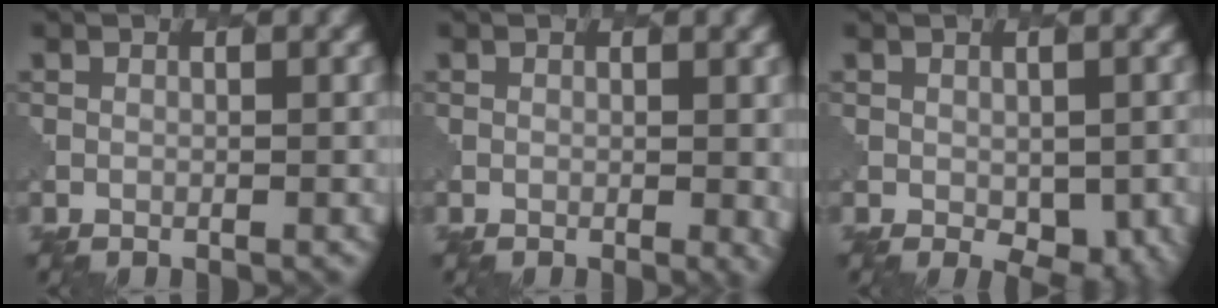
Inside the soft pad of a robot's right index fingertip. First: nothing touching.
{"total": 1.9, "force": [0.1, 0.7, 1.7], "torque": [-0.025, -0.004, 0.005]}
{"total": 4.3, "force": [-0.8, 2.6, 3.4], "torque": [-0.050, -0.019, -0.001]}